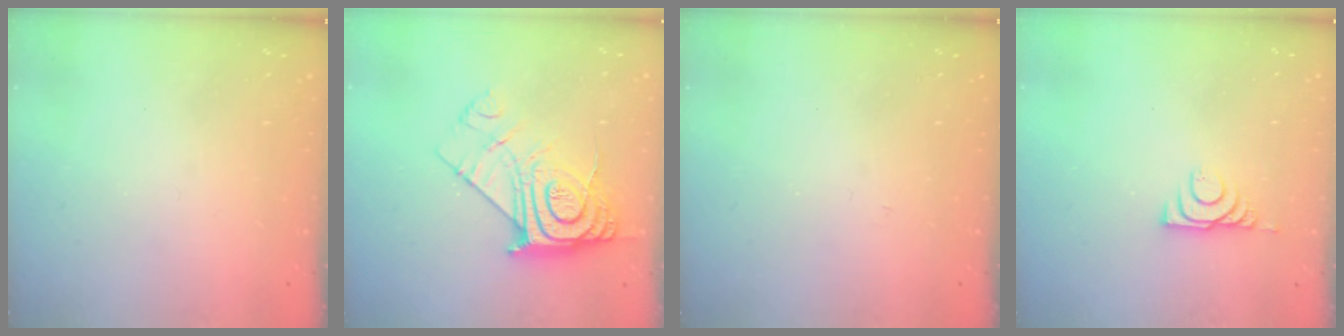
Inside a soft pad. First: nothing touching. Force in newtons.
{"total": 15.3, "press": 15.2, "slide": 1.1}
{"total": 2.7, "press": 2.7, "slide": 0.3}
{"total": 5.8, "press": 5.7, "slide": 0.8}